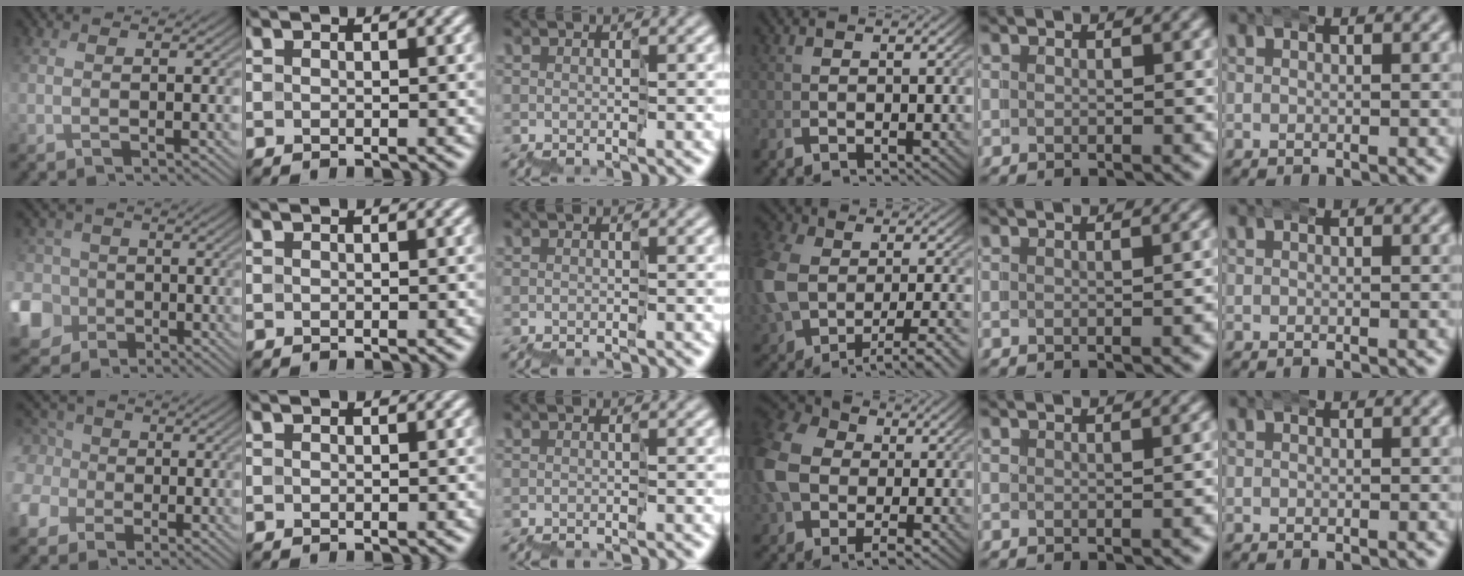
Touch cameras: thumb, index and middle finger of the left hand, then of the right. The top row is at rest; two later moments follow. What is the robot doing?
{"motion": "wrap", "object": "belt"}